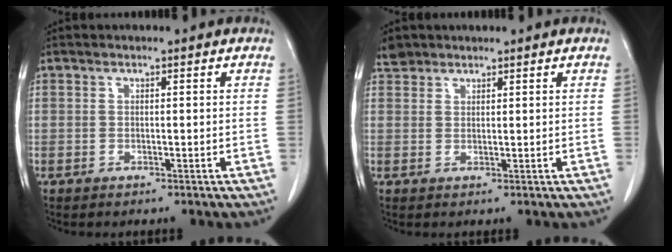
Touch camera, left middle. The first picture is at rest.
{"total": 2.1, "force": [1.8, 1.0, -0.1], "torque": [-0.001, 0.006, 0.032]}